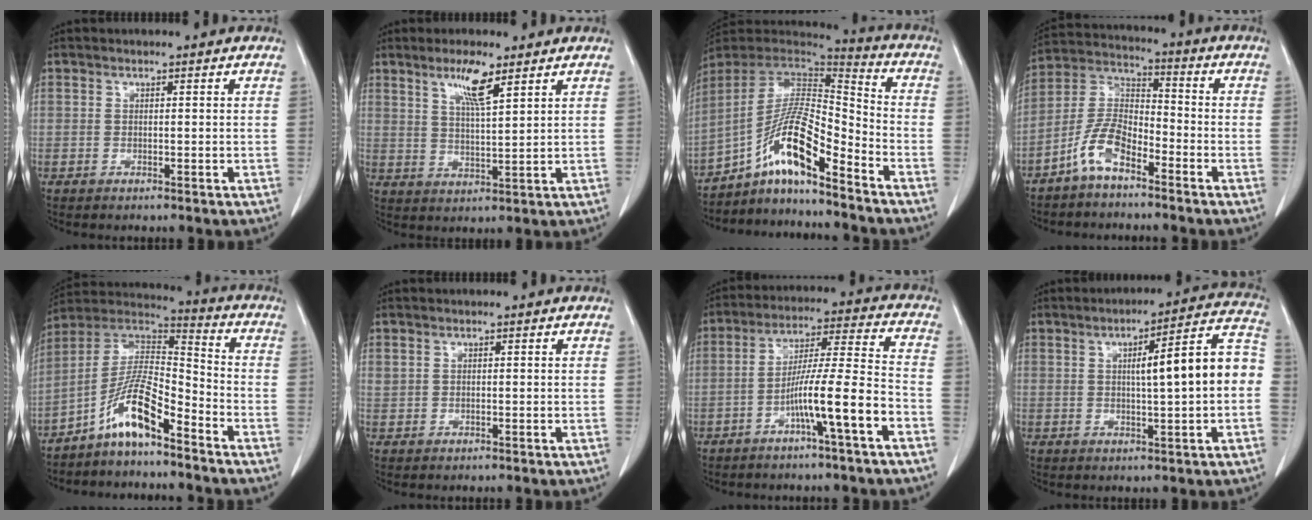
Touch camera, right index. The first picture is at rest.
{"total": 6.0, "force": [3.7, 0.4, 4.8], "torque": [-0.090, -0.003, 0.068]}
{"total": 13.4, "force": [-8.8, 1.6, 10.0], "torque": [-0.180, 0.017, -0.158]}
{"total": 8.2, "force": [-5.3, 3.1, 5.5], "torque": [-0.127, 0.013, -0.112]}
{"total": 10.7, "force": [-6.8, 2.0, 8.0], "torque": [-0.161, 0.020, -0.130]}
{"total": 0.7, "force": [0.6, 0.3, 0.1], "torque": [0.001, 0.007, 0.010]}
{"total": 11.0, "force": [-5.1, -0.6, 9.7], "torque": [-0.174, 0.014, -0.087]}
{"total": 11.7, "force": [0.2, 1.0, 11.7], "torque": [-0.154, 0.031, 0.000]}